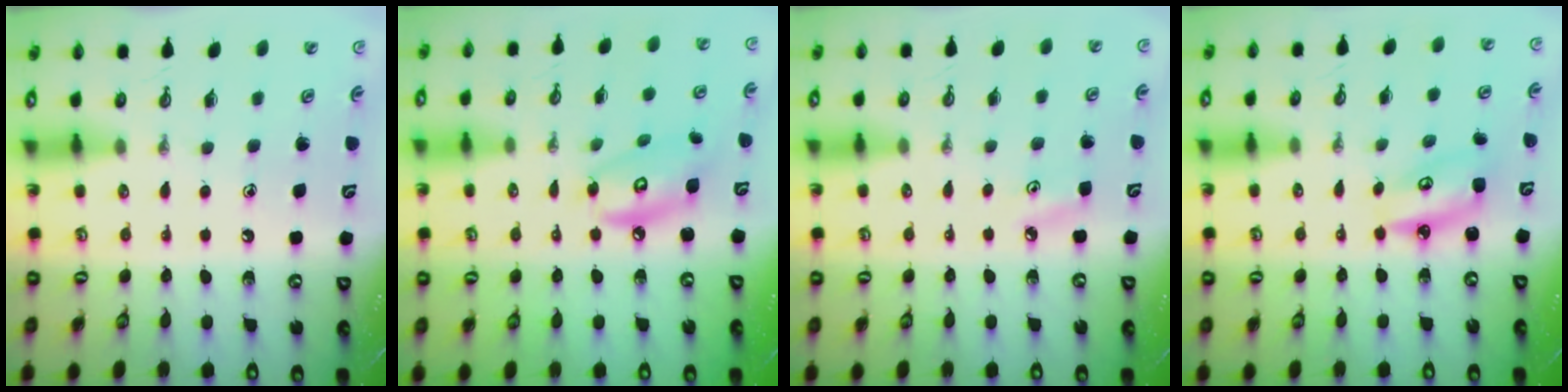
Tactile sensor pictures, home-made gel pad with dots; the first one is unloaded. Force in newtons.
{"total": 9.7, "press": 9.7, "slide": 0.7}
{"total": 4.3, "press": 4.2, "slide": 0.5}
{"total": 5.3, "press": 5.3, "slide": 0.5}